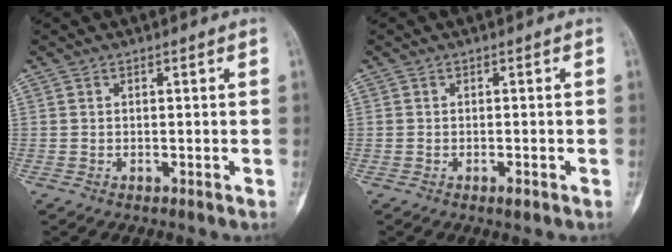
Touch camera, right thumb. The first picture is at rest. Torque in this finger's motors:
{"motor_torque": [0.19, 0.05, 0.04, -0.03, 0.14]}